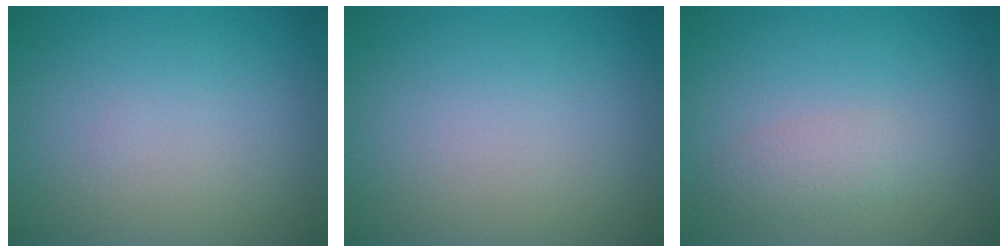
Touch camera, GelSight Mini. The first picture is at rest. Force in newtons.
{"total": 0.0}
{"total": 2.0, "press": 2.0, "slide": 0.0}